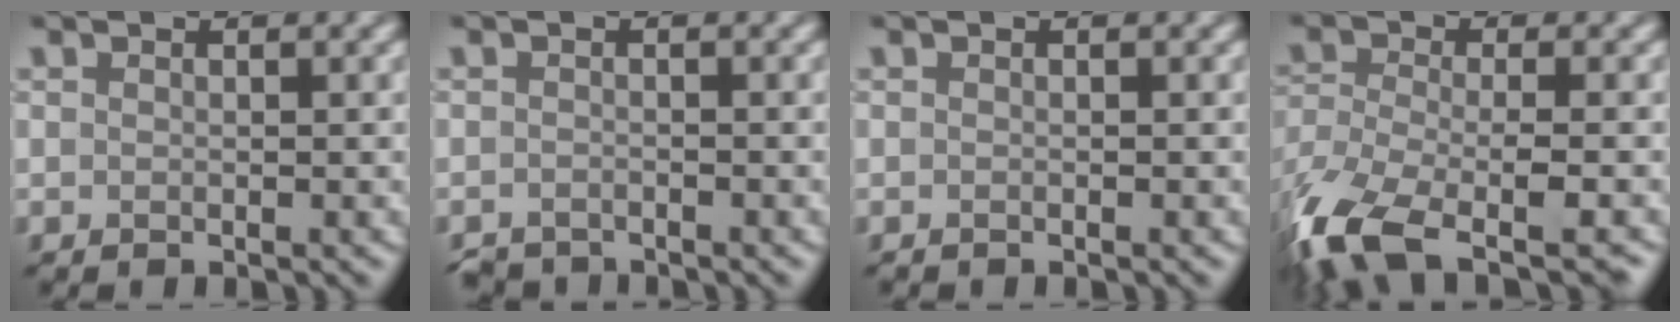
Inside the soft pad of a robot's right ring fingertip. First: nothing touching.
{"total": 1.8, "force": [-1.8, 0.4, 0.1], "torque": [0.000, -0.003, -0.037]}
{"total": 0.0}
{"total": 12.6, "force": [-8.7, 4.2, 8.1], "torque": [-0.181, -0.039, -0.147]}